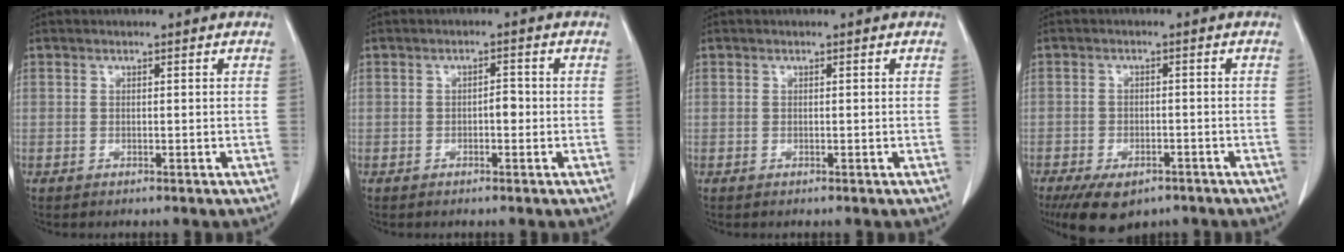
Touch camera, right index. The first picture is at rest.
{"total": 1.8, "force": [-0.4, 0.8, 1.5], "torque": [-0.019, 0.004, -0.007]}
{"total": 0.0}
{"total": 8.5, "force": [-5.9, 4.0, 4.7], "torque": [-0.078, -0.007, -0.088]}